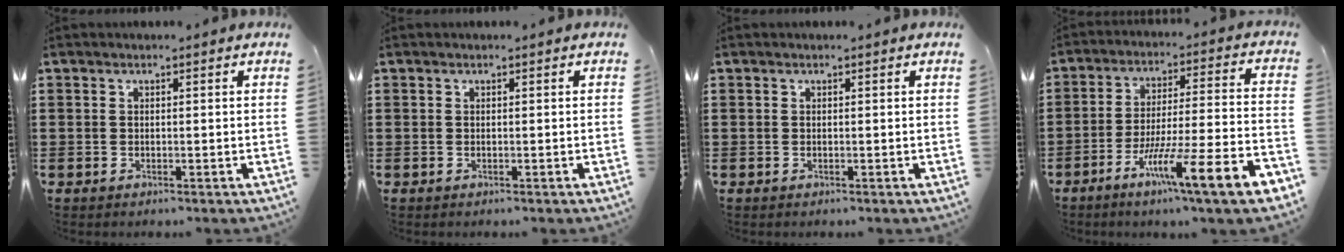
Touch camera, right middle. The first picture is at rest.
{"total": 0.0}
{"total": 0.0}
{"total": 12.2, "force": [-7.6, 0.1, 9.5], "torque": [-0.146, -0.009, -0.141]}